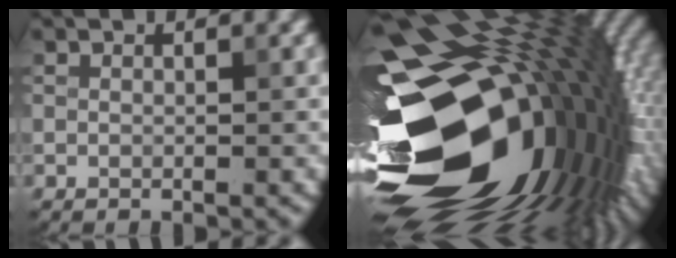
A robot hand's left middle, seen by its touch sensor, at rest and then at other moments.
{"total": 20.9, "force": [-2.9, 12.8, 16.3], "torque": [-0.278, -0.037, -0.056]}